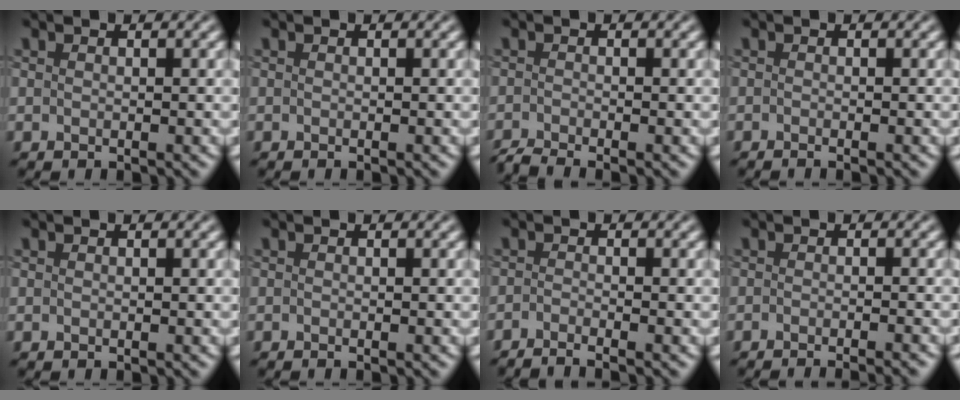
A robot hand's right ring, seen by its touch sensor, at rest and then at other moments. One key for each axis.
{"total": 0.0}
{"total": 1.9, "fx": -1.8, "fy": 0.0, "fz": 0.7, "tx": -0.018, "ty": -0.006, "tz": -0.044}
{"total": 0.6, "fx": -0.5, "fy": -0.2, "fz": 0.2, "tx": -0.004, "ty": -0.003, "tz": -0.012}
{"total": 0.0}
{"total": 0.0}
{"total": 2.2, "fx": -1.9, "fy": 0.0, "fz": 1.1, "tx": -0.021, "ty": -0.002, "tz": -0.041}
{"total": 3.3, "fx": -2.8, "fy": 0.4, "fz": 1.8, "tx": -0.028, "ty": 0.003, "tz": -0.031}